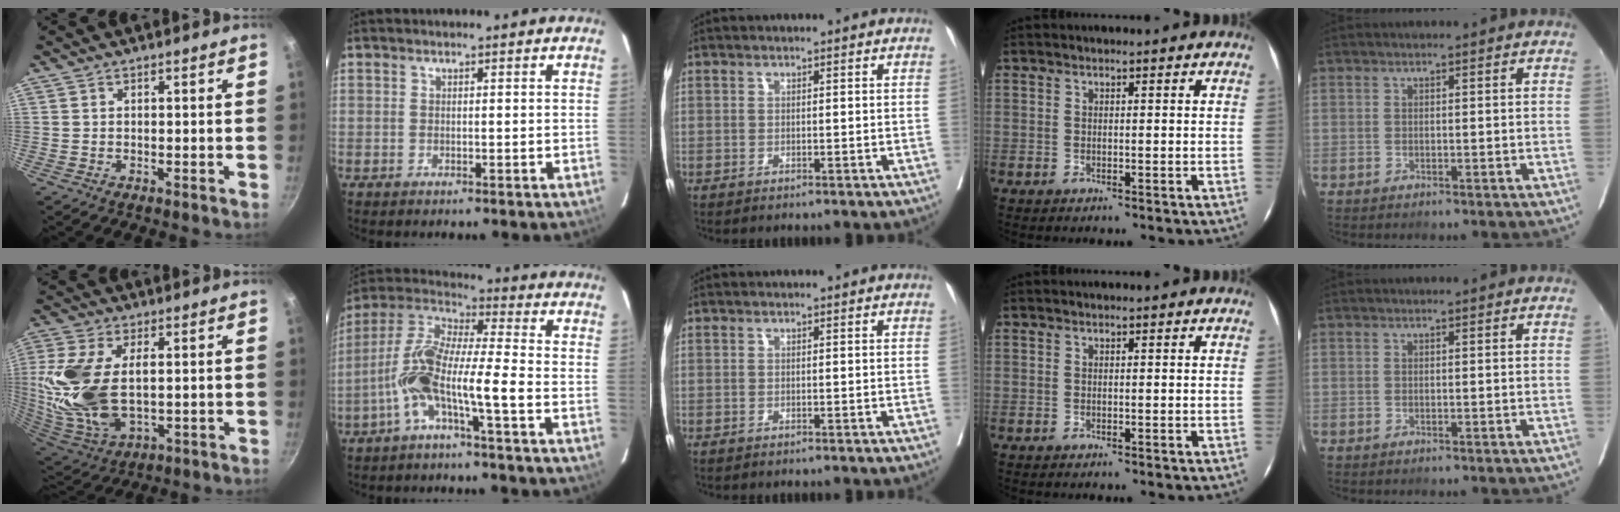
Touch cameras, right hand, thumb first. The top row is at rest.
{"thumb": {"total": 18.6, "force": [0.8, 10.0, 15.7], "torque": [-0.354, -0.014, 0.028]}, "index": {"total": 11.4, "force": [-4.4, 0.8, 10.5], "torque": [-0.220, 0.021, -0.092]}}